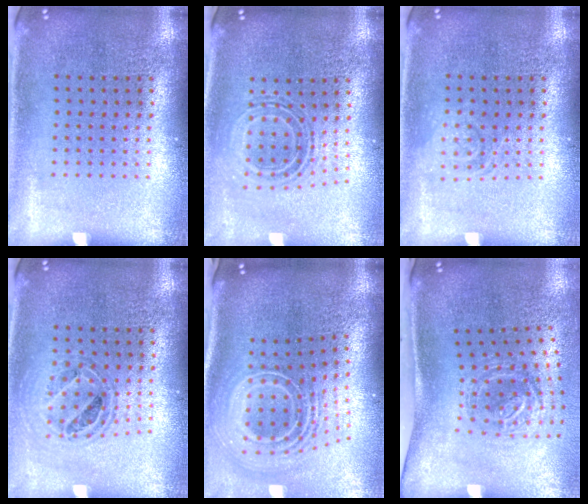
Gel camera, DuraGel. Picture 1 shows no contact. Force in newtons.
{"total": 0.8, "press": 0.8, "slide": 0.2}
{"total": 1.5, "press": 1.5, "slide": 0.3}
{"total": 0.8, "press": 0.7, "slide": 0.2}
{"total": 3.1, "press": 2.0, "slide": 2.3}
{"total": 1.8, "press": 1.2, "slide": 1.4}